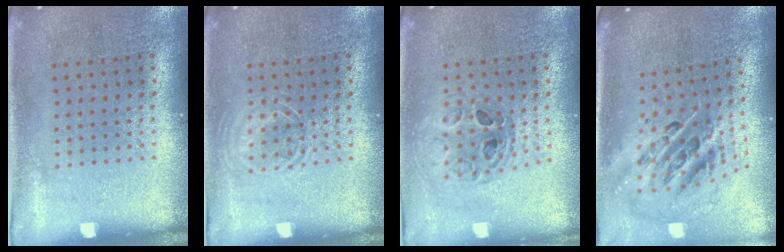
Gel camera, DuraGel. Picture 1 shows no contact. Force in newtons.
{"total": 1.6, "press": 1.6, "slide": 0.2}
{"total": 0.7, "press": 0.7, "slide": 0.2}
{"total": 2.7, "press": 1.9, "slide": 2.0}